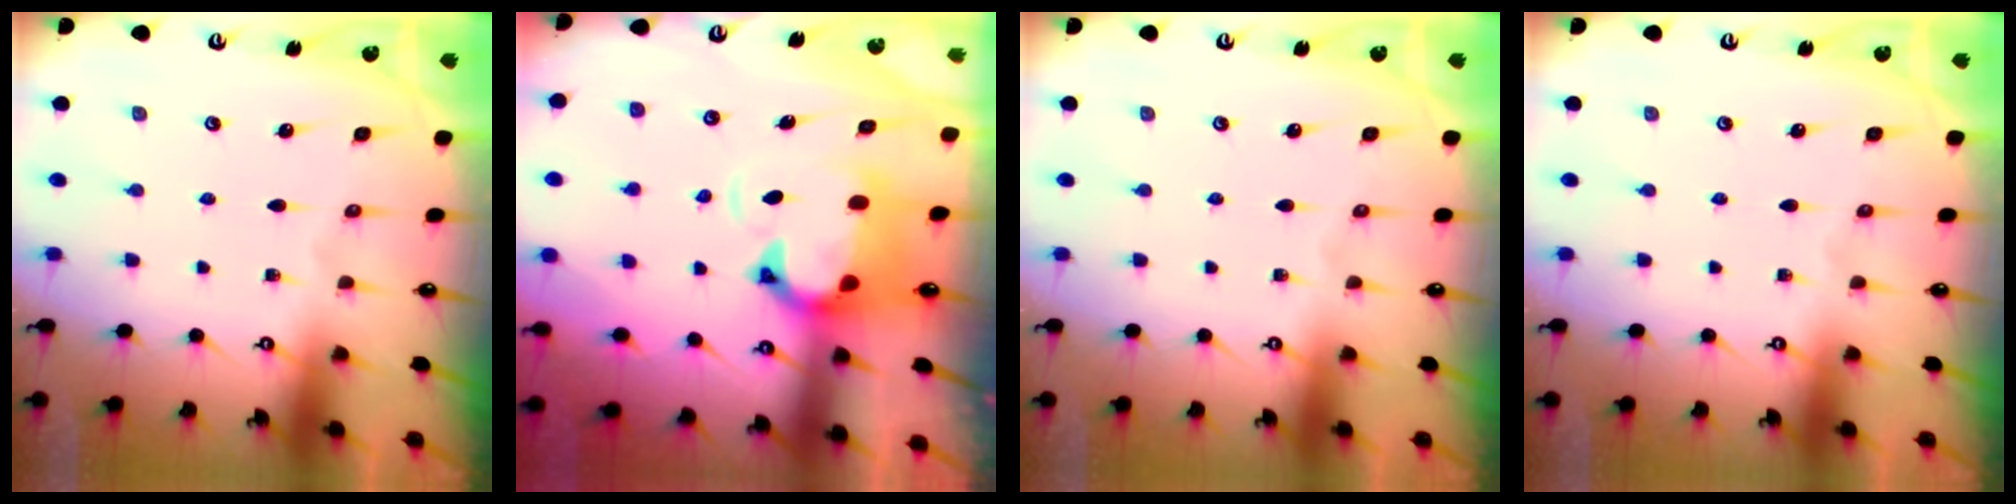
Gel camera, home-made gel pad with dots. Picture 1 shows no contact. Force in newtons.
{"total": 3.2, "press": 2.9, "slide": 1.3}
{"total": 0.0}
{"total": 0.0}